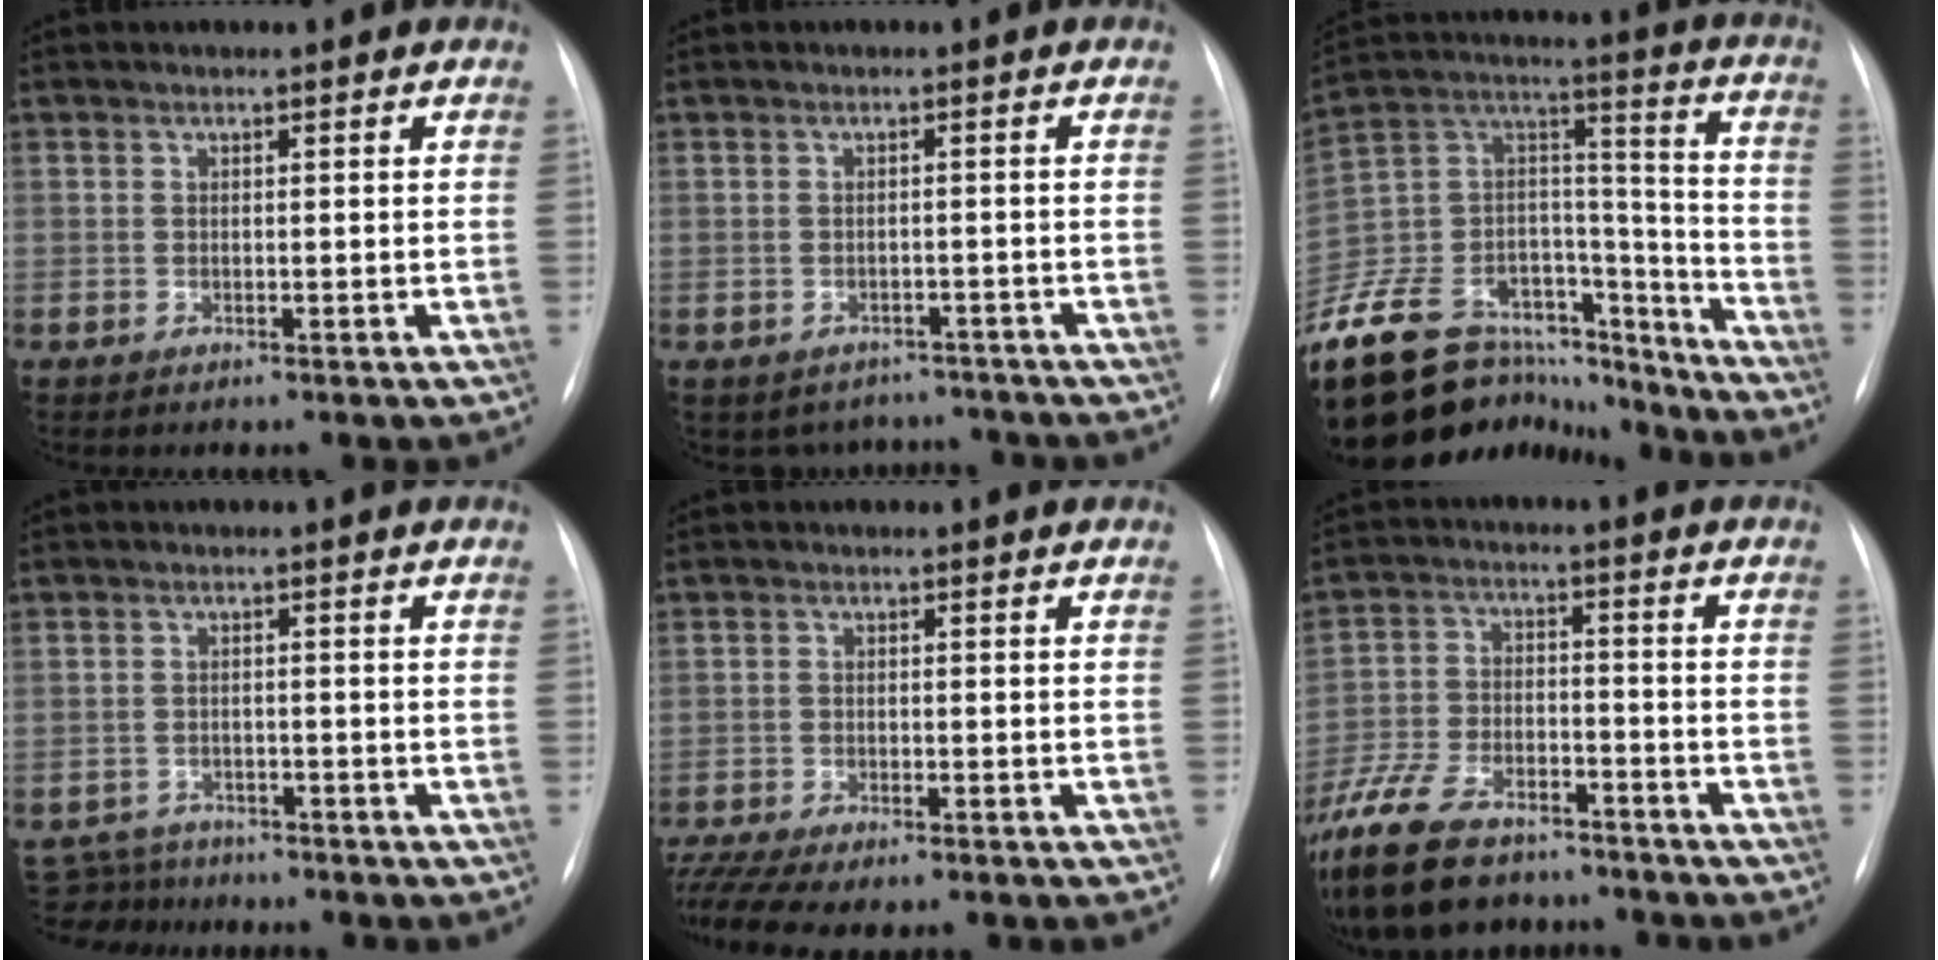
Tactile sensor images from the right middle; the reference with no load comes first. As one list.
[{"total": 5.9, "force": [-5.1, 3.0, 0.0], "torque": [0.012, 0.019, -0.058]}, {"total": 30.0, "force": [-23.5, 13.3, 13.0], "torque": [-0.268, 0.025, -0.372]}, {"total": 4.7, "force": [-4.3, 1.5, -1.0], "torque": [0.017, 0.002, -0.071]}, {"total": 8.7, "force": [-7.0, 2.3, 4.6], "torque": [-0.084, 0.000, -0.108]}, {"total": 18.2, "force": [-13.8, 7.8, 8.9], "torque": [-0.229, -0.016, -0.234]}]